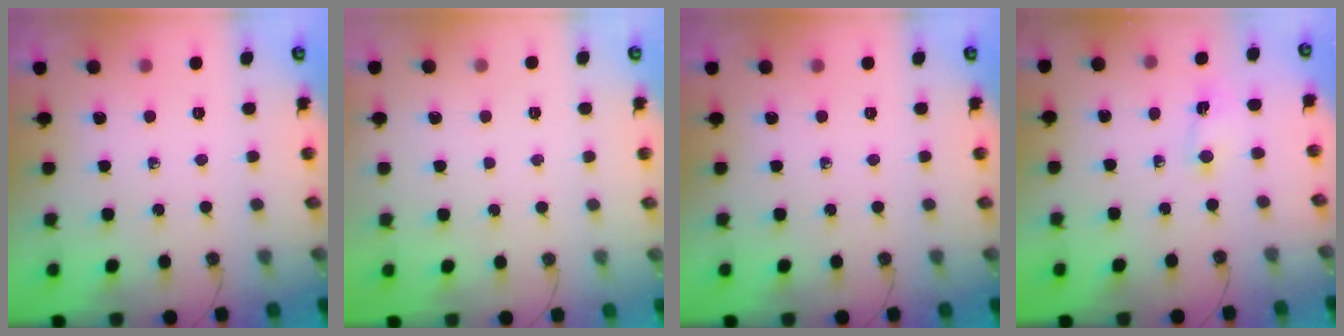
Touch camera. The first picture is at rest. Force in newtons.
{"total": 1.2, "press": 1.2, "slide": 0.0}
{"total": 0.0}
{"total": 1.1, "press": 1.0, "slide": 0.5}